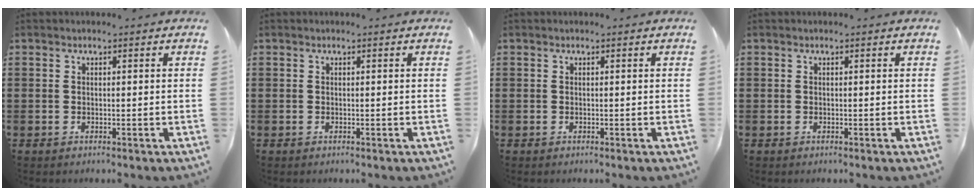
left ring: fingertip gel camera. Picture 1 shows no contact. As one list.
[{"total": 0.0}, {"total": 0.0}, {"total": 0.0}]